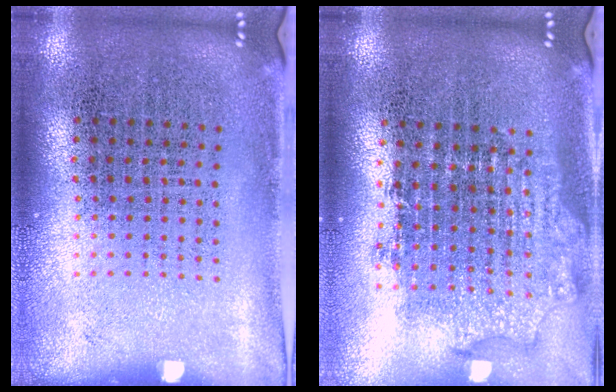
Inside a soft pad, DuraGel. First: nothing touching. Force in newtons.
{"total": 1.8, "press": 1.4, "slide": 1.1}